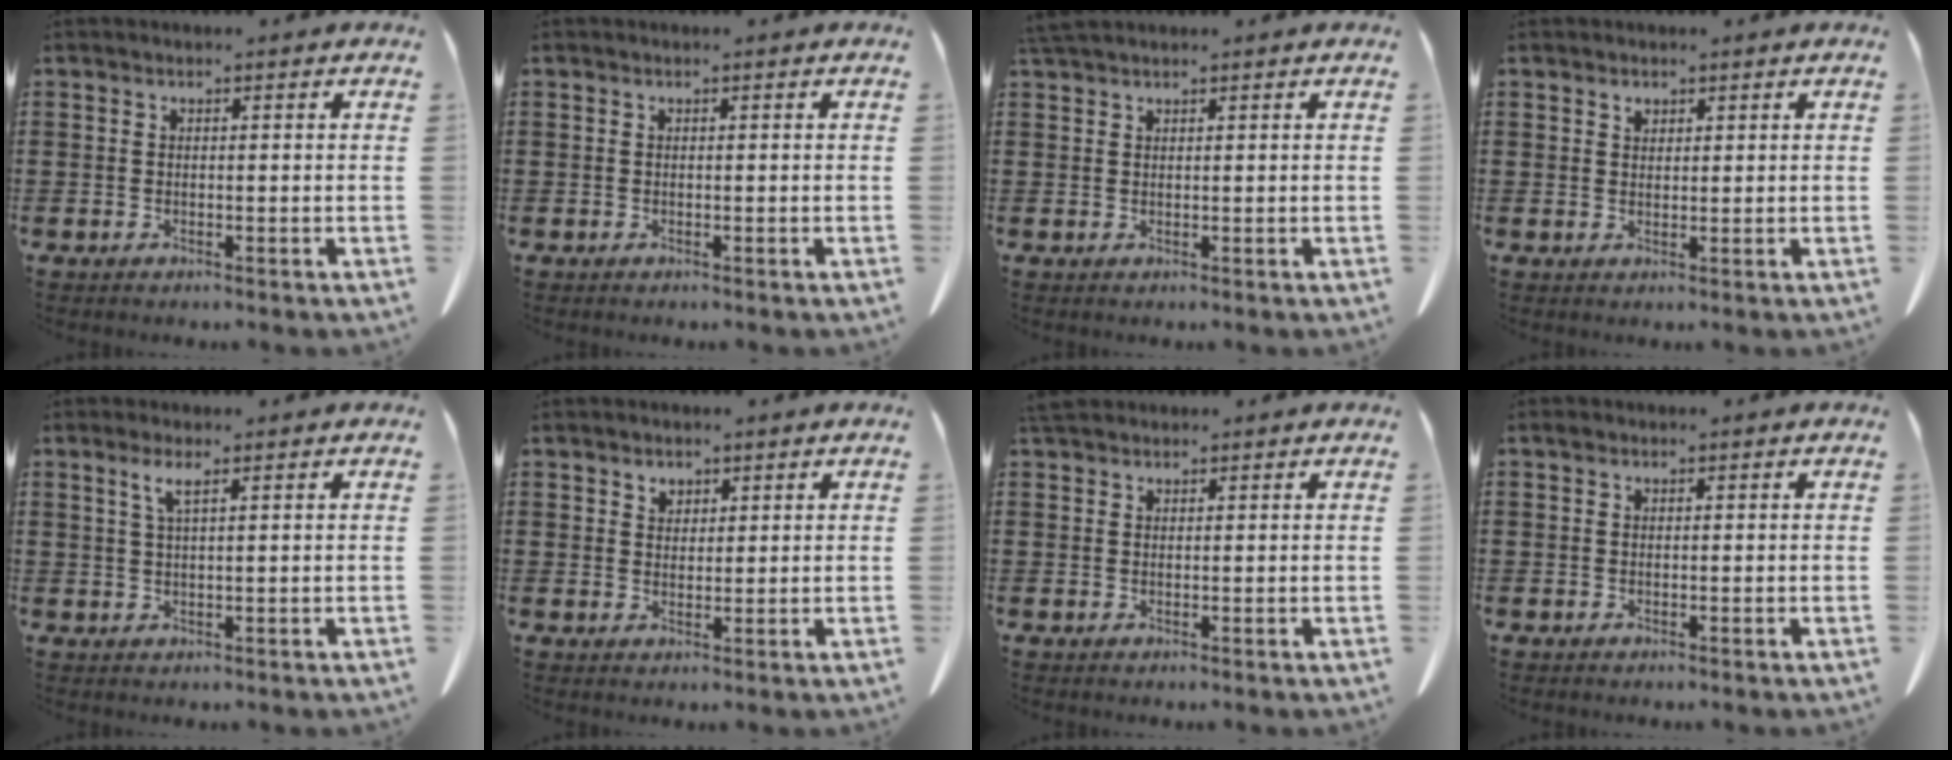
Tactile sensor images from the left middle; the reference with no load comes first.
{"total": 0.0}
{"total": 2.0, "force": [1.7, 0.4, 1.0], "torque": [-0.024, 0.001, 0.033]}
{"total": 1.3, "force": [1.0, 0.7, 0.4], "torque": [-0.003, -0.003, 0.019]}
{"total": 2.4, "force": [1.1, 0.2, 2.1], "torque": [-0.046, 0.000, 0.019]}
{"total": 1.9, "force": [1.5, 1.1, 0.3], "torque": [-0.001, 0.000, 0.028]}
{"total": 2.1, "force": [1.7, 0.9, 0.8], "torque": [-0.023, 0.005, 0.034]}
{"total": 0.7, "force": [0.2, 0.6, 0.2], "torque": [-0.006, 0.004, 0.004]}